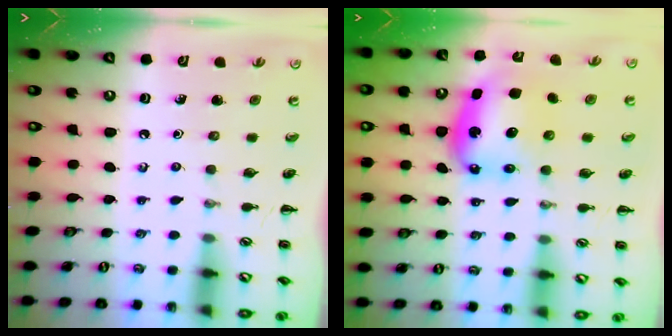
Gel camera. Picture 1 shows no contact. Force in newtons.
{"total": 6.4, "press": 6.3, "slide": 1.3}